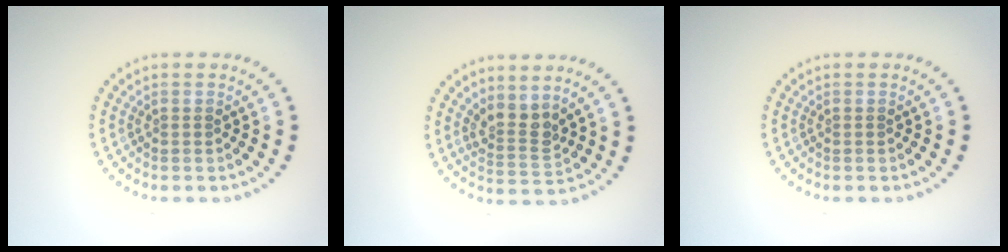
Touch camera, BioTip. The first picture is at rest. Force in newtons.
{"total": 2.6, "press": 1.9, "slide": 1.8}
{"total": 0.0}